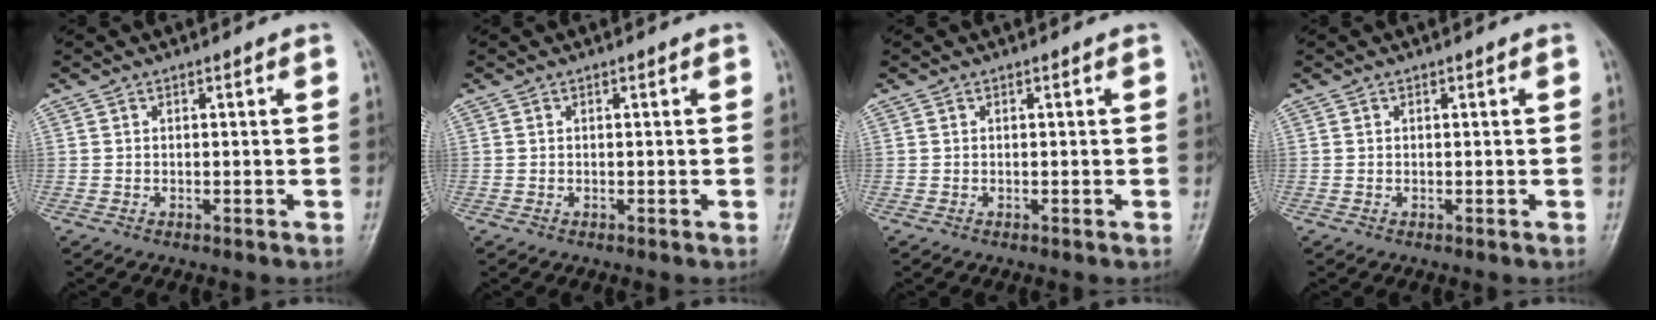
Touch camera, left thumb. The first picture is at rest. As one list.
[{"total": 0.0}, {"total": 0.0}, {"total": 0.0}]